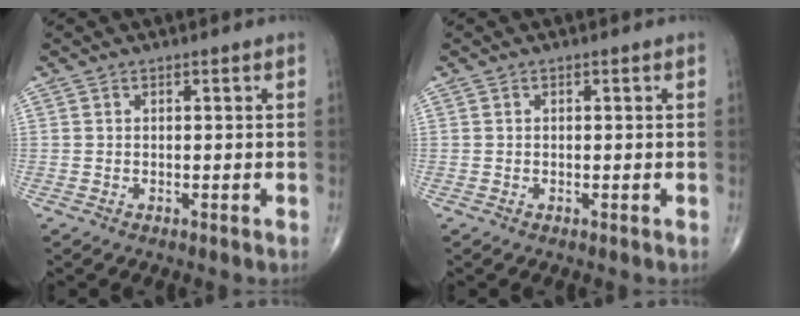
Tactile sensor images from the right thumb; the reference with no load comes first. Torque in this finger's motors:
{"motor_torque": [-0.11, -0.12, -0.13, -0.07, 0.01]}